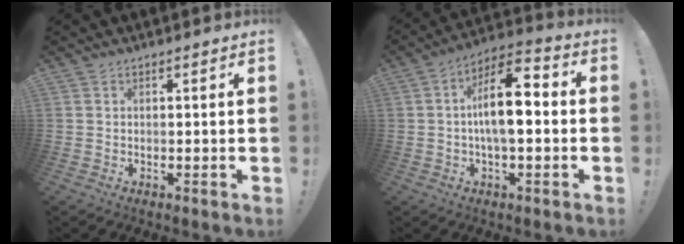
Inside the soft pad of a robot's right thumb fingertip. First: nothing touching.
{"total": 13.4, "force": [0.0, 5.4, 12.2], "torque": [-0.194, 0.001, -0.006]}